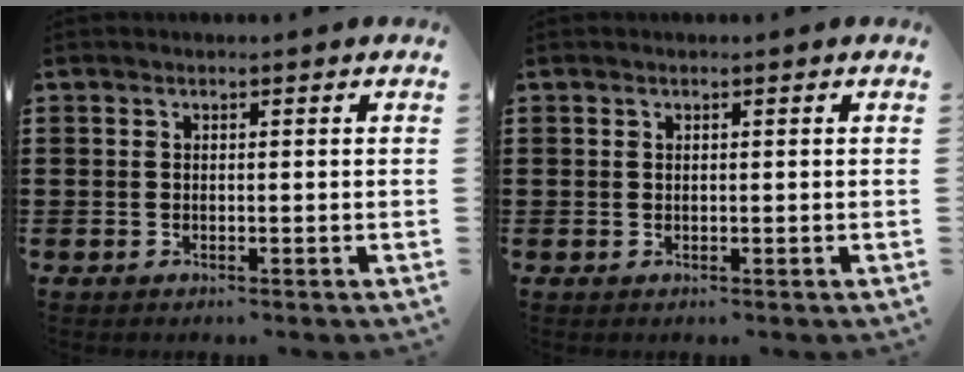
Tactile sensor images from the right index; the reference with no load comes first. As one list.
[{"total": 0.0}]